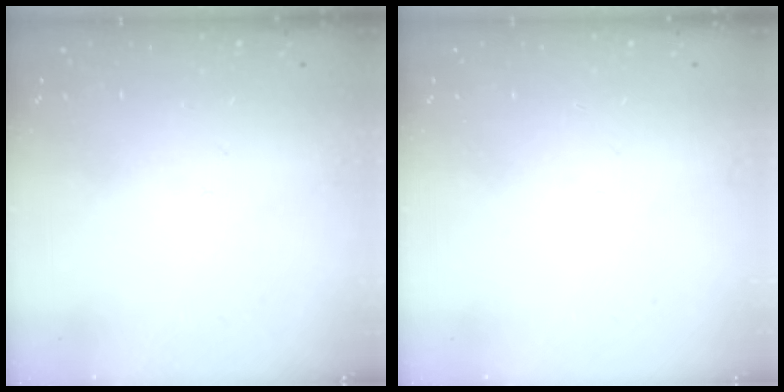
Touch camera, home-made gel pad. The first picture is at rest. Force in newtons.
{"total": 0.0}